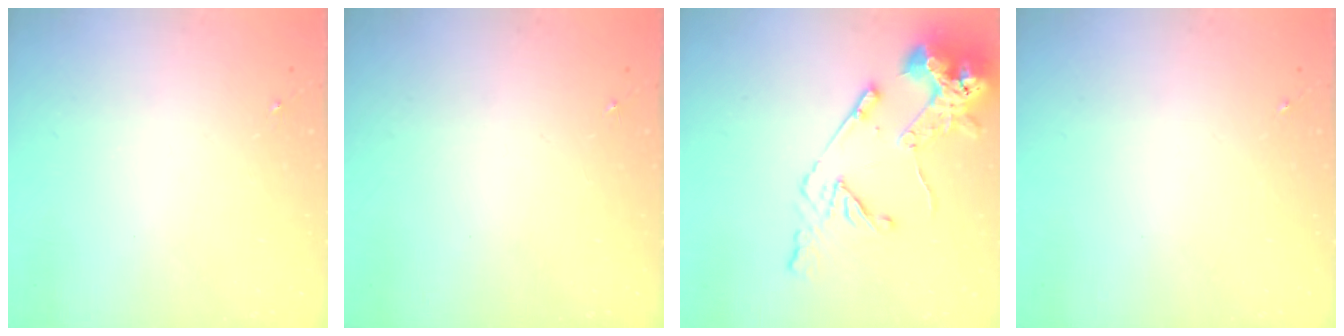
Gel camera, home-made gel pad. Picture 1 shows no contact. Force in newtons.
{"total": 0.0}
{"total": 14.9, "press": 14.8, "slide": 2.0}
{"total": 0.0}